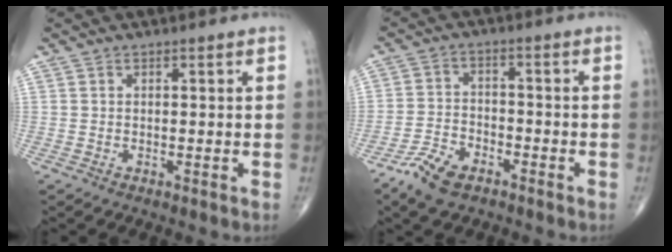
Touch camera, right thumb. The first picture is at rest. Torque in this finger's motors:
{"motor_torque": [0.16, 0.02, 0.13, 0.17, 0.13]}